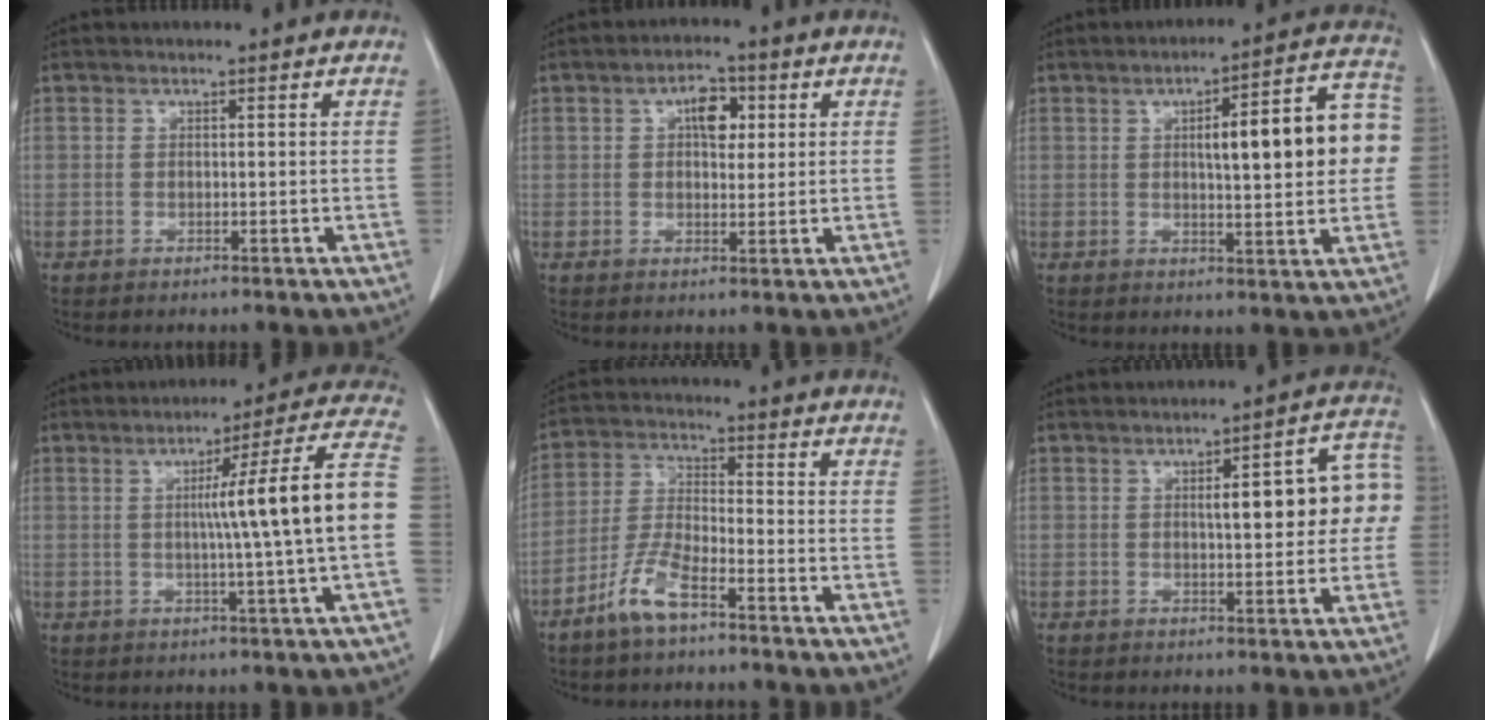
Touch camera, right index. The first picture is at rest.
{"total": 4.8, "force": [1.5, 2.5, 3.8], "torque": [-0.059, 0.012, 0.022]}
{"total": 14.3, "force": [1.7, 3.1, 13.9], "torque": [-0.175, 0.035, 0.021]}
{"total": 14.0, "force": [-0.2, -2.1, 13.9], "torque": [-0.186, 0.013, -0.007]}
{"total": 7.2, "force": [-4.8, 1.6, 5.1], "torque": [-0.116, -0.005, -0.100]}
{"total": 11.3, "force": [1.2, 2.7, 10.9], "torque": [-0.133, 0.034, 0.014]}